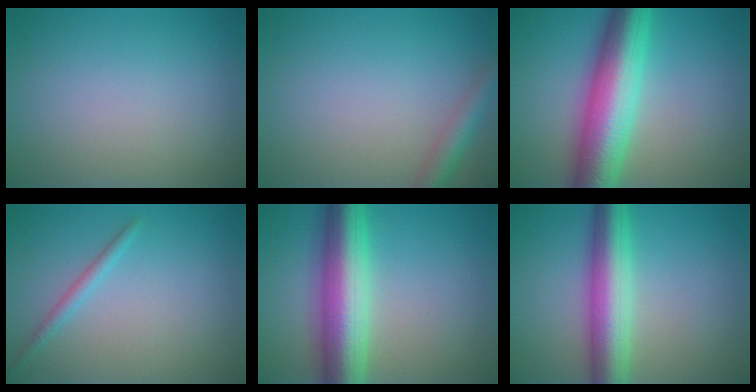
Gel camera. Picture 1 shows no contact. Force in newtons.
{"total": 2.6, "press": 2.6, "slide": 0.1}
{"total": 10.2, "press": 10.2, "slide": 0.1}
{"total": 1.3, "press": 1.3, "slide": 0.0}
{"total": 9.4, "press": 9.4, "slide": 0.3}
{"total": 7.1, "press": 7.1, "slide": 0.2}